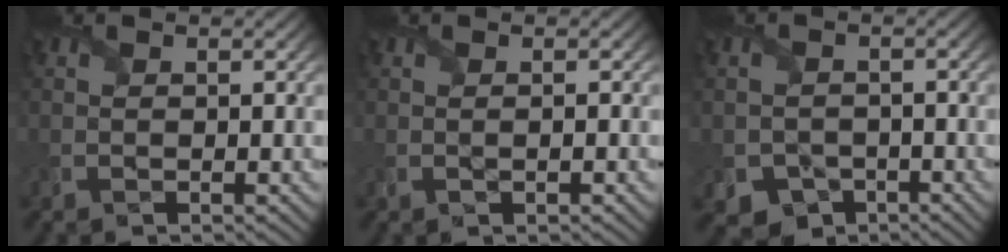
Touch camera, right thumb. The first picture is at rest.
{"total": 0.7, "force": [0.0, 0.1, 0.7], "torque": [-0.013, -0.002, 0.000]}
{"total": 3.6, "force": [-2.2, 2.8, 0.7], "torque": [-0.011, -0.013, -0.036]}